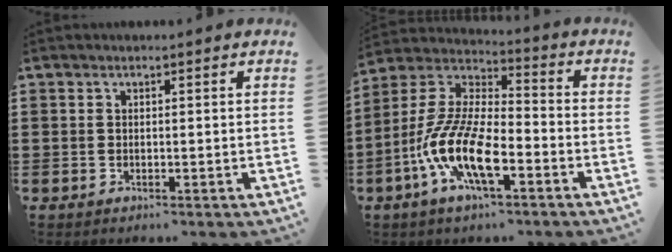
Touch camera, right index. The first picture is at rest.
{"total": 11.9, "force": [-5.2, 4.4, 9.8], "torque": [-0.238, -0.015, -0.104]}